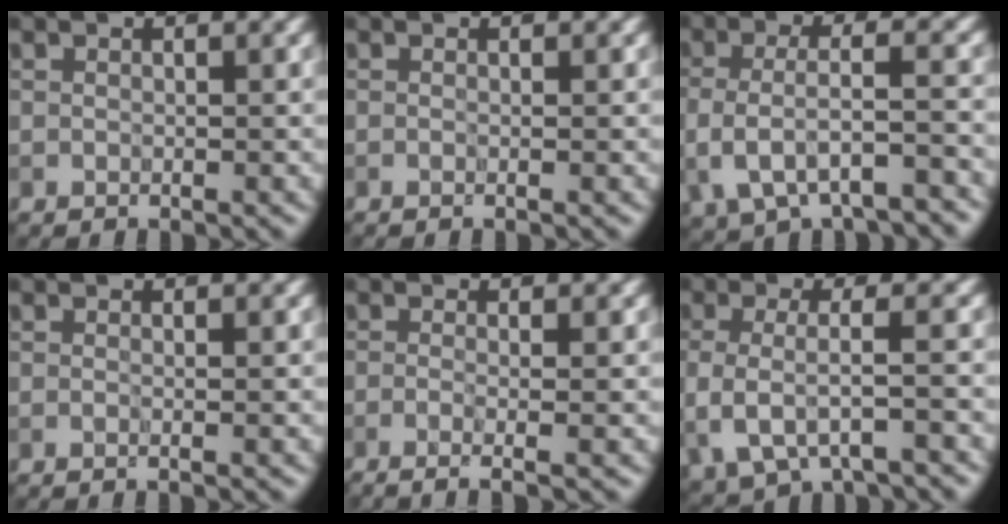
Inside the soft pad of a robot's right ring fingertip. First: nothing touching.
{"total": 1.0, "force": [-0.1, 0.5, 0.9], "torque": [-0.009, -0.007, -0.009]}
{"total": 5.9, "force": [-2.0, 2.7, 4.9], "torque": [-0.095, -0.003, -0.036]}
{"total": 1.6, "force": [0.0, 0.8, 1.4], "torque": [-0.007, -0.004, -0.021]}
{"total": 4.5, "force": [-0.7, 2.1, 3.9], "torque": [-0.031, 0.006, -0.031]}
{"total": 4.2, "force": [-0.8, 1.6, 3.8], "torque": [-0.081, -0.013, -0.011]}